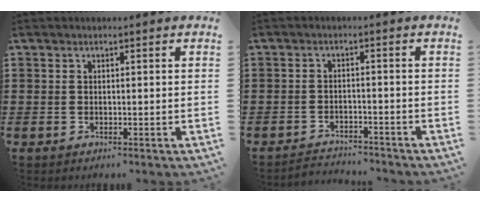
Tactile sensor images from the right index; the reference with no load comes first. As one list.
[{"total": 2.5, "force": [-2.5, 0.2, -0.2], "torque": [-0.007, 0.000, -0.055]}]